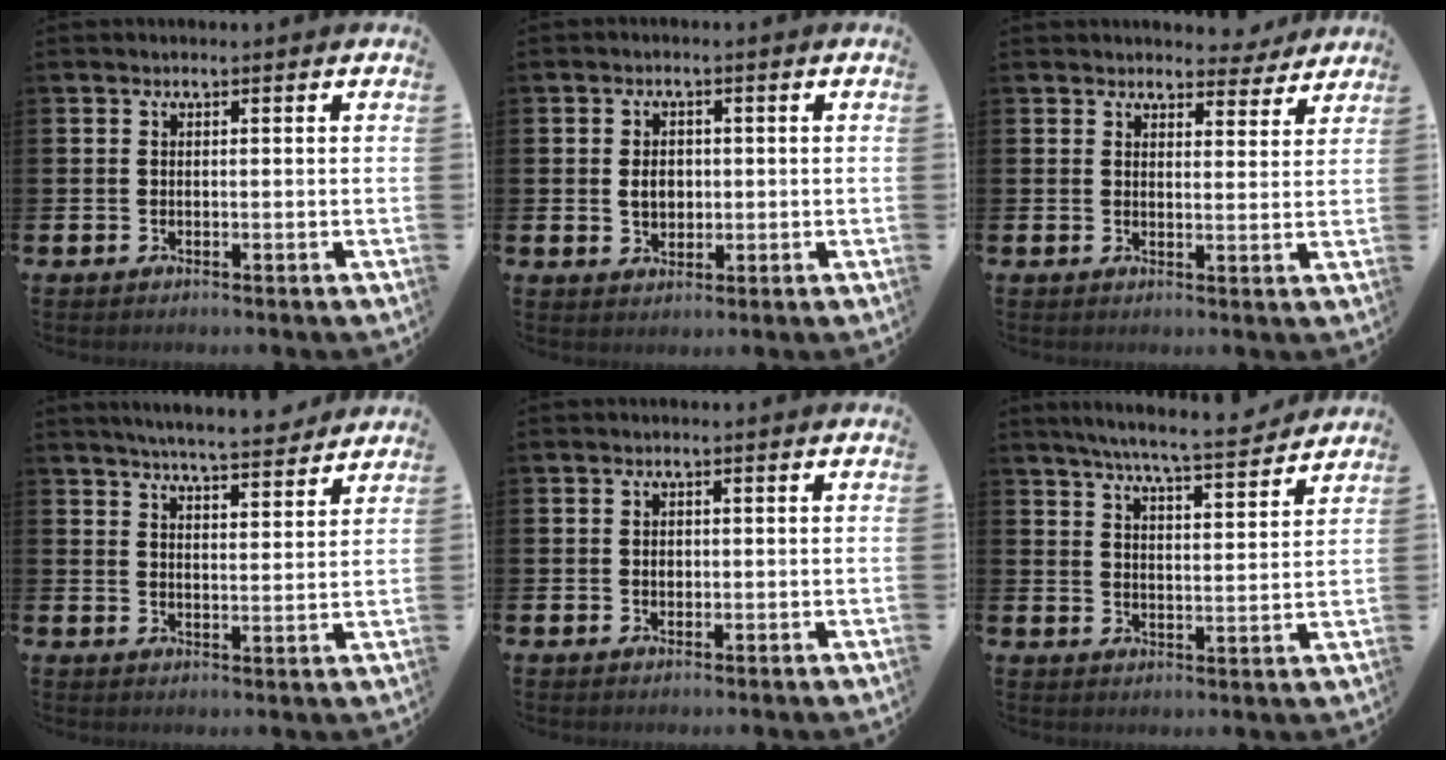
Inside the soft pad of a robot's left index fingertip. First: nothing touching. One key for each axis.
{"total": 3.1, "fx": 0.2, "fy": 2.4, "fz": 1.9, "tx": -0.024, "ty": 0.003, "tz": -0.003}
{"total": 3.9, "fx": 3.8, "fy": 1.1, "fz": 0.3, "tx": 0.003, "ty": -0.023, "tz": 0.064}
{"total": 5.9, "fx": 5.8, "fy": 0.0, "fz": 1.2, "tx": -0.029, "ty": -0.040, "tz": 0.100}
{"total": 1.0, "fx": 0.1, "fy": 0.9, "fz": 0.6, "tx": -0.002, "ty": 0.003, "tz": -0.002}
{"total": 7.0, "fx": 6.6, "fy": -0.1, "fz": 2.3, "tx": -0.053, "ty": -0.046, "tz": 0.113}